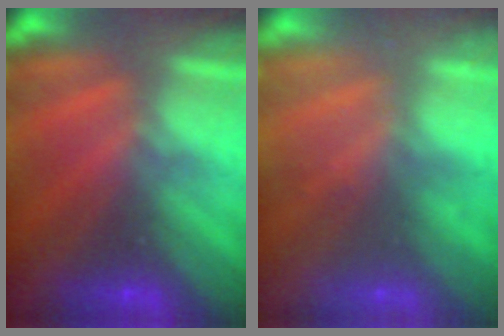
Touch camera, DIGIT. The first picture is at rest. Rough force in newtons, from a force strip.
{"total": 2.3}